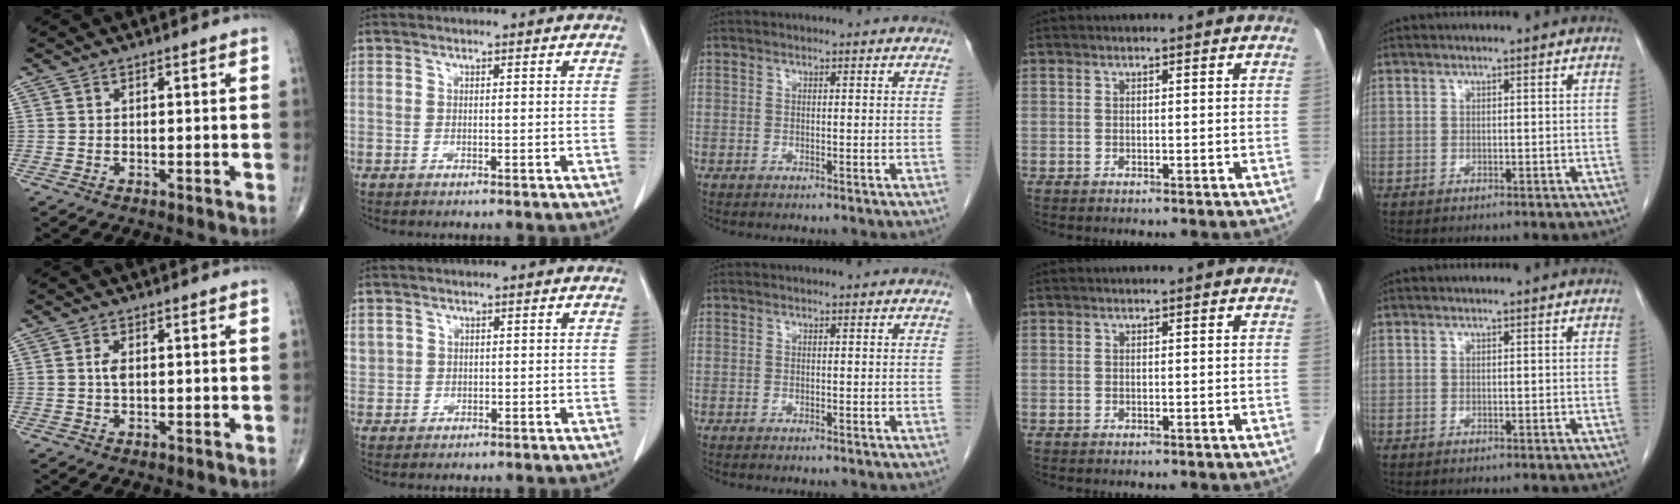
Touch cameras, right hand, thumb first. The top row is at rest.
{"thumb": {"total": 2.2, "force": [0.2, 1.2, 1.9], "torque": [-0.037, 0.001, 0.003]}, "index": {"total": 3.0, "force": [1.3, 2.7, 0.6], "torque": [-0.012, 0.011, 0.032]}}